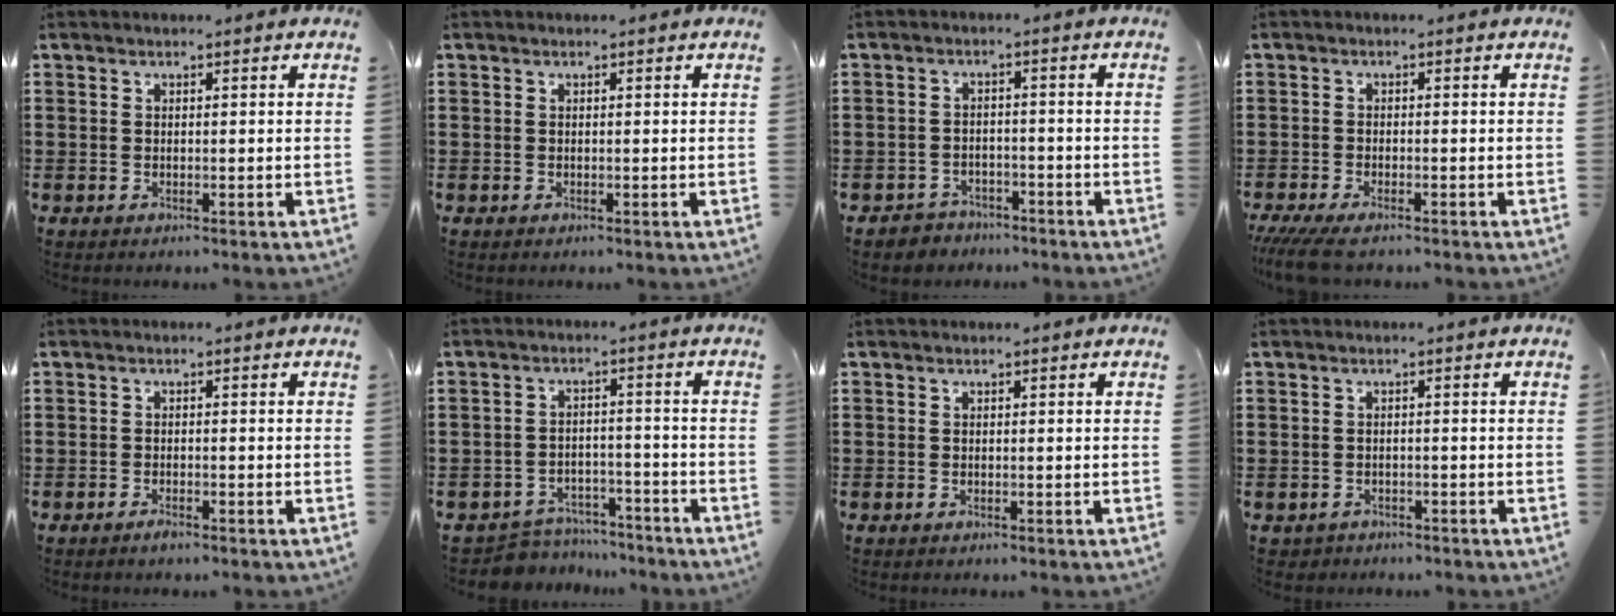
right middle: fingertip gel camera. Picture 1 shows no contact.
{"total": 0.0}
{"total": 2.5, "force": [-2.4, 0.8, -0.2], "torque": [-0.005, 0.002, -0.054]}
{"total": 3.0, "force": [-2.5, 0.3, 1.7], "torque": [-0.049, -0.015, -0.053]}
{"total": 1.1, "force": [-0.9, 0.2, 0.6], "torque": [-0.014, -0.006, -0.015]}
{"total": 4.9, "force": [-4.9, 0.8, -0.1], "torque": [-0.002, 0.012, -0.101]}
{"total": 0.0}
{"total": 1.0, "force": [-0.9, 0.4, 0.0], "torque": [-0.004, 0.001, -0.022]}